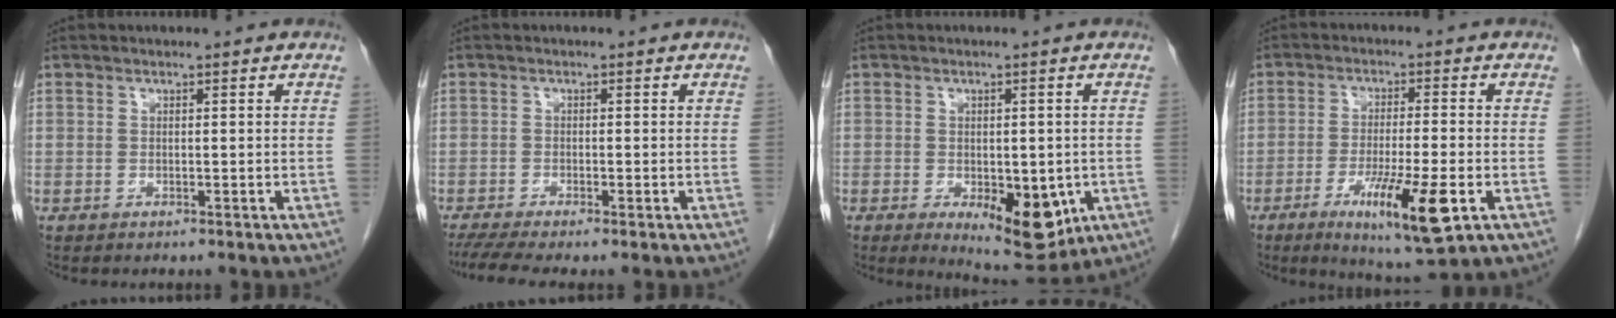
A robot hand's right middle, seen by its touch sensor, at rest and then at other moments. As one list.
[{"total": 4.8, "force": [-3.6, 0.3, 3.2], "torque": [-0.059, -0.010, -0.063]}, {"total": 9.9, "force": [-3.2, 4.1, 8.5], "torque": [-0.109, -0.015, -0.031]}, {"total": 11.3, "force": [-4.6, 1.0, 10.3], "torque": [-0.177, -0.029, -0.070]}]